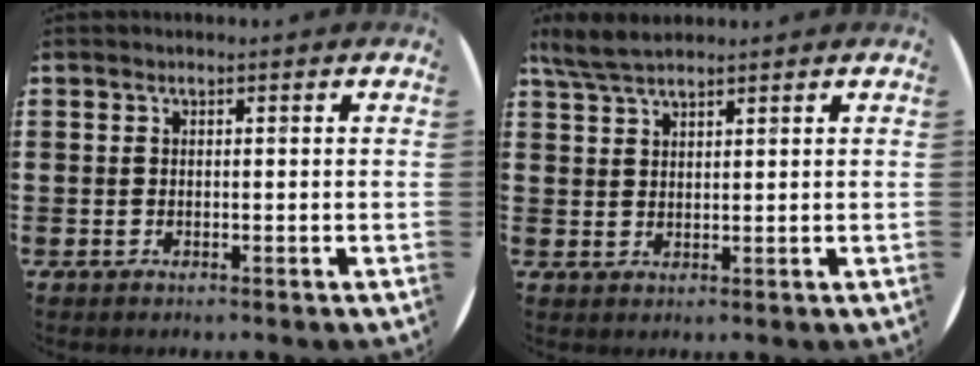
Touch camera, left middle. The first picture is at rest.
{"total": 4.1, "force": [3.6, 0.8, 1.9], "torque": [-0.043, 0.000, 0.067]}